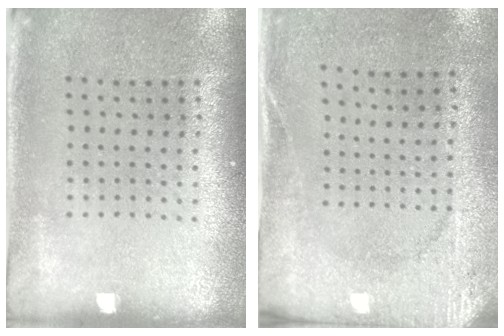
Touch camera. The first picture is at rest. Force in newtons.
{"total": 2.6, "press": 2.0, "slide": 1.6}